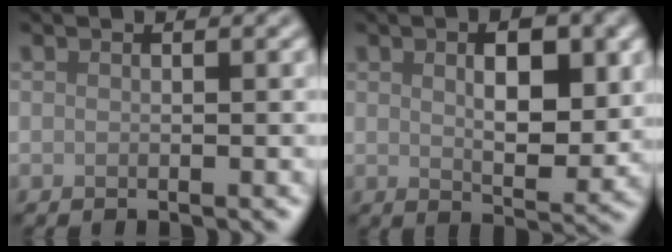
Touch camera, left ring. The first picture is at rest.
{"total": 5.5, "force": [1.2, 2.6, 4.7], "torque": [-0.068, -0.004, 0.024]}